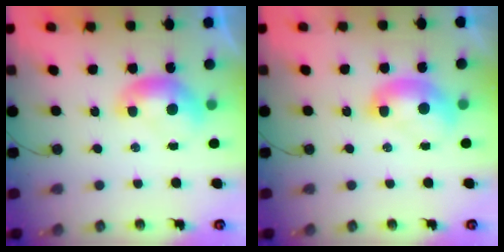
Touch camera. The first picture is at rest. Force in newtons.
{"total": 2.0, "press": 2.0, "slide": 0.0}